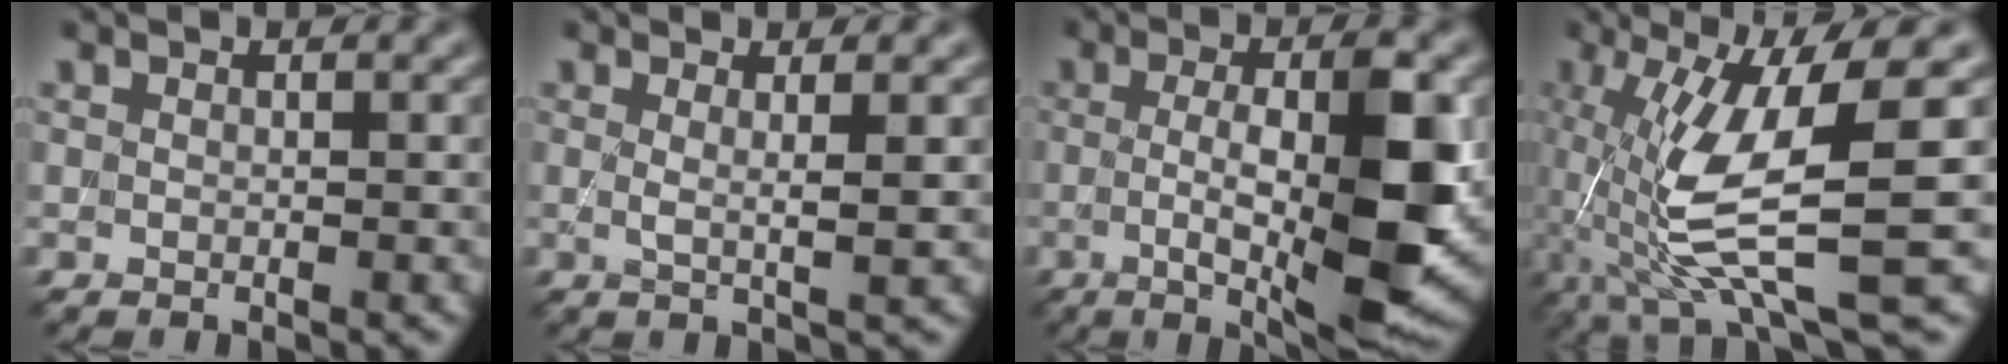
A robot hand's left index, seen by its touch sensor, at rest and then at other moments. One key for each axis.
{"total": 2.1, "fx": 0.5, "fy": 0.5, "fz": 2.0, "tx": -0.034, "ty": -0.003, "tz": 0.003}
{"total": 9.5, "fx": -0.9, "fy": 2.2, "fz": 9.2, "tx": -0.143, "ty": -0.004, "tz": -0.014}
{"total": 10.5, "fx": -0.7, "fy": 2.5, "fz": 10.2, "tx": -0.208, "ty": -0.013, "tz": -0.009}